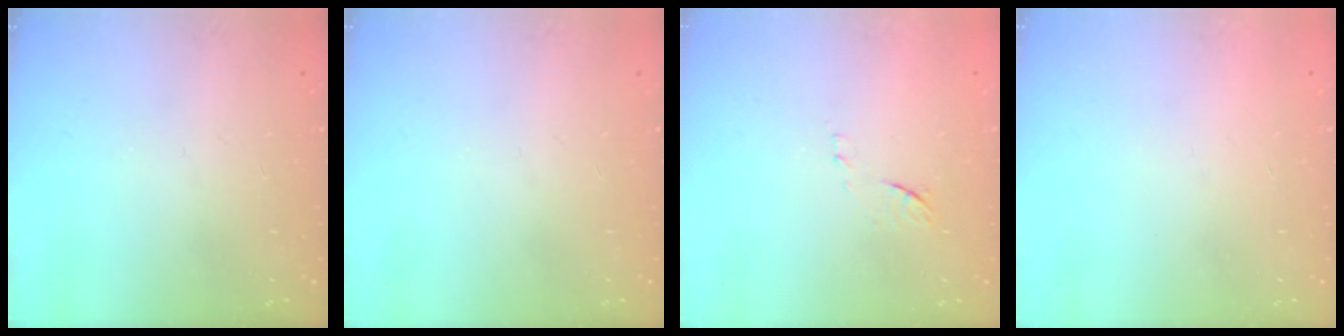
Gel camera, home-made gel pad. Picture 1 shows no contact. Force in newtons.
{"total": 0.0}
{"total": 7.1, "press": 7.1, "slide": 0.7}
{"total": 1.5, "press": 1.5, "slide": 0.1}